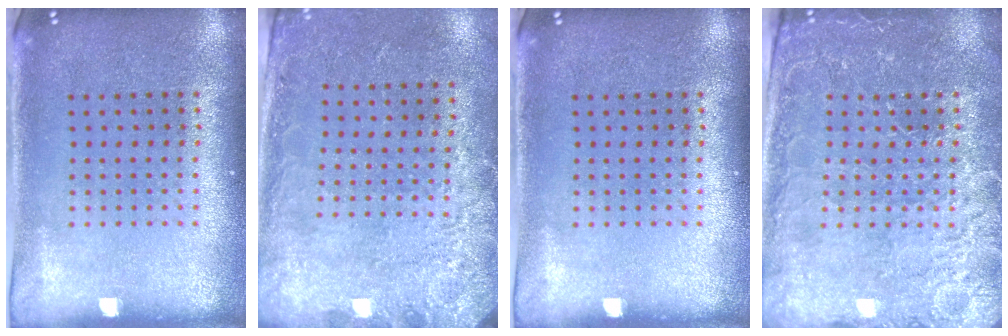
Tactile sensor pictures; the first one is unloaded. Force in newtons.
{"total": 2.8, "press": 1.9, "slide": 2.1}
{"total": 0.0}
{"total": 3.4, "press": 3.3, "slide": 0.7}